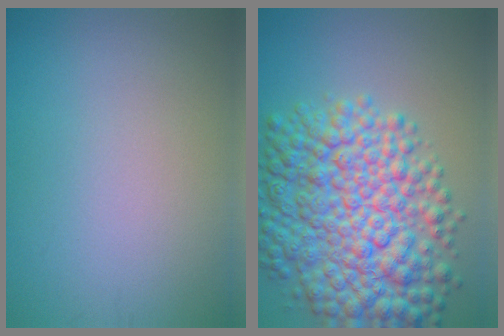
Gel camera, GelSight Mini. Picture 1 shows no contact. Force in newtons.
{"total": 11.2, "press": 11.2, "slide": 0.3}